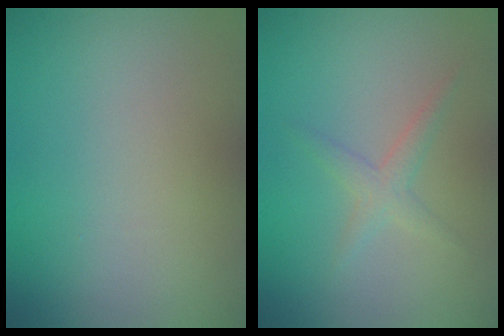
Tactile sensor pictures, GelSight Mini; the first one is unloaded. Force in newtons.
{"total": 1.6, "press": 1.6, "slide": 0.1}